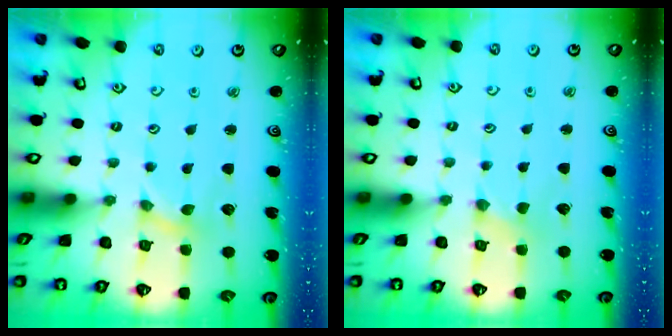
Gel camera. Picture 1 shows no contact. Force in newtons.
{"total": 0.0}